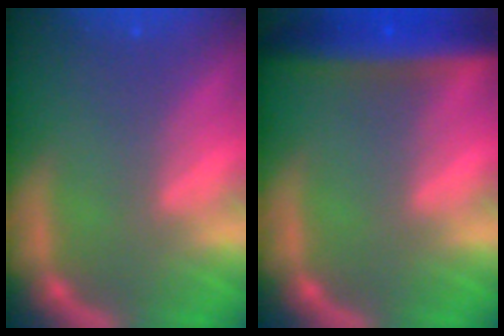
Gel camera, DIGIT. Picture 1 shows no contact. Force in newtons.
{"total": 7.0}